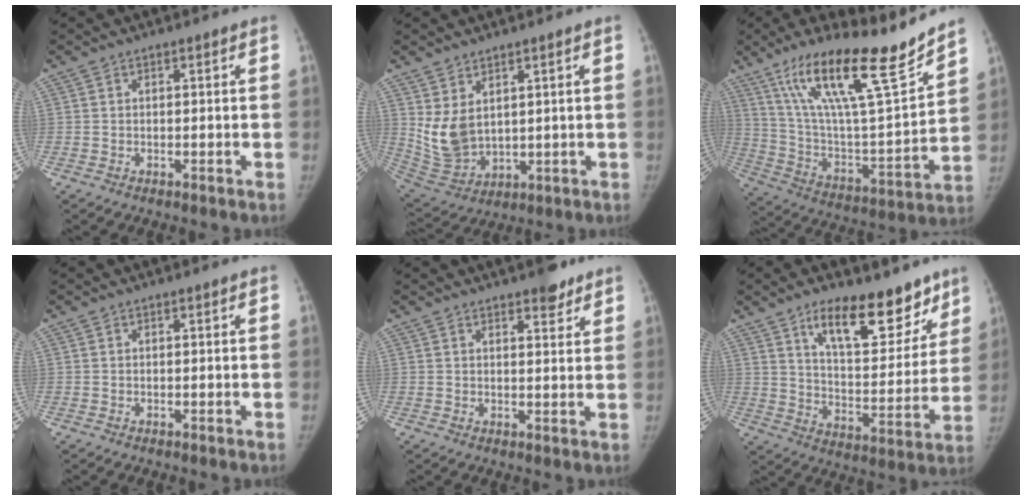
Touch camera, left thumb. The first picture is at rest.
{"total": 9.1, "force": [3.2, 5.6, 6.3], "torque": [-0.111, -0.025, 0.087]}
{"total": 25.4, "force": [17.5, 4.6, 17.8], "torque": [-0.279, -0.070, 0.309]}
{"total": 0.0}
{"total": 4.6, "force": [3.3, 1.6, 2.7], "torque": [-0.021, -0.019, 0.044]}
{"total": 18.6, "force": [12.3, 7.8, 11.4], "torque": [-0.111, -0.077, 0.197]}